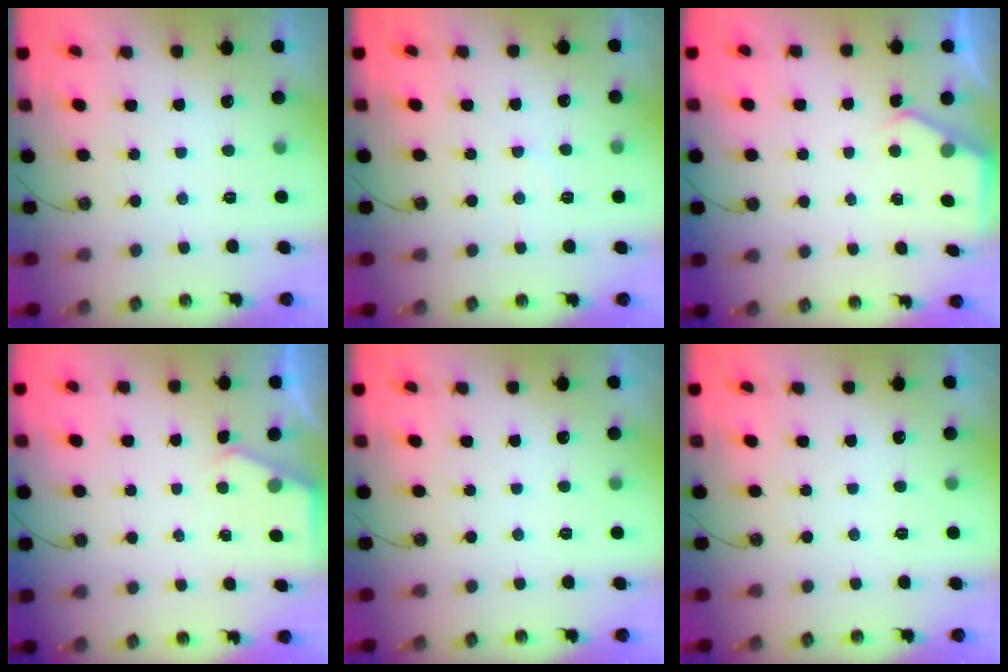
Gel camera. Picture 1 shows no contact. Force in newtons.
{"total": 5.5, "press": 5.5, "slide": 0.8}
{"total": 2.4, "press": 2.4, "slide": 0.3}
{"total": 2.4, "press": 2.4, "slide": 0.4}
{"total": 0.0}
{"total": 0.0}